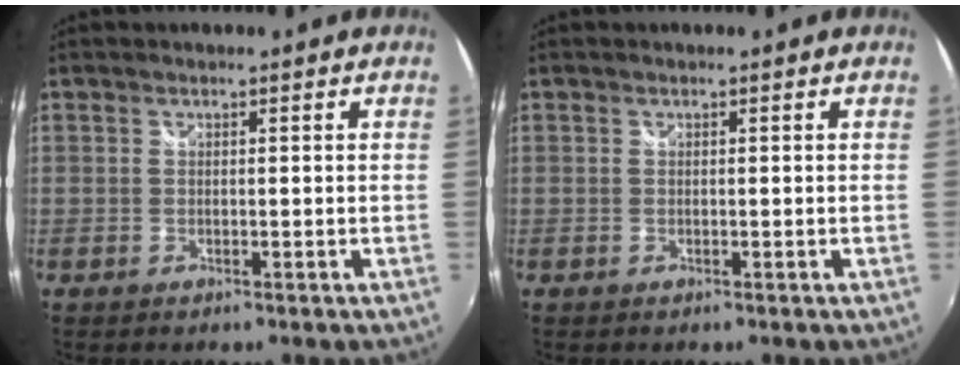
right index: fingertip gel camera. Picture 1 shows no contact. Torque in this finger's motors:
{"motor_torque": [0.00, 0.00, 0.00, 0.00]}